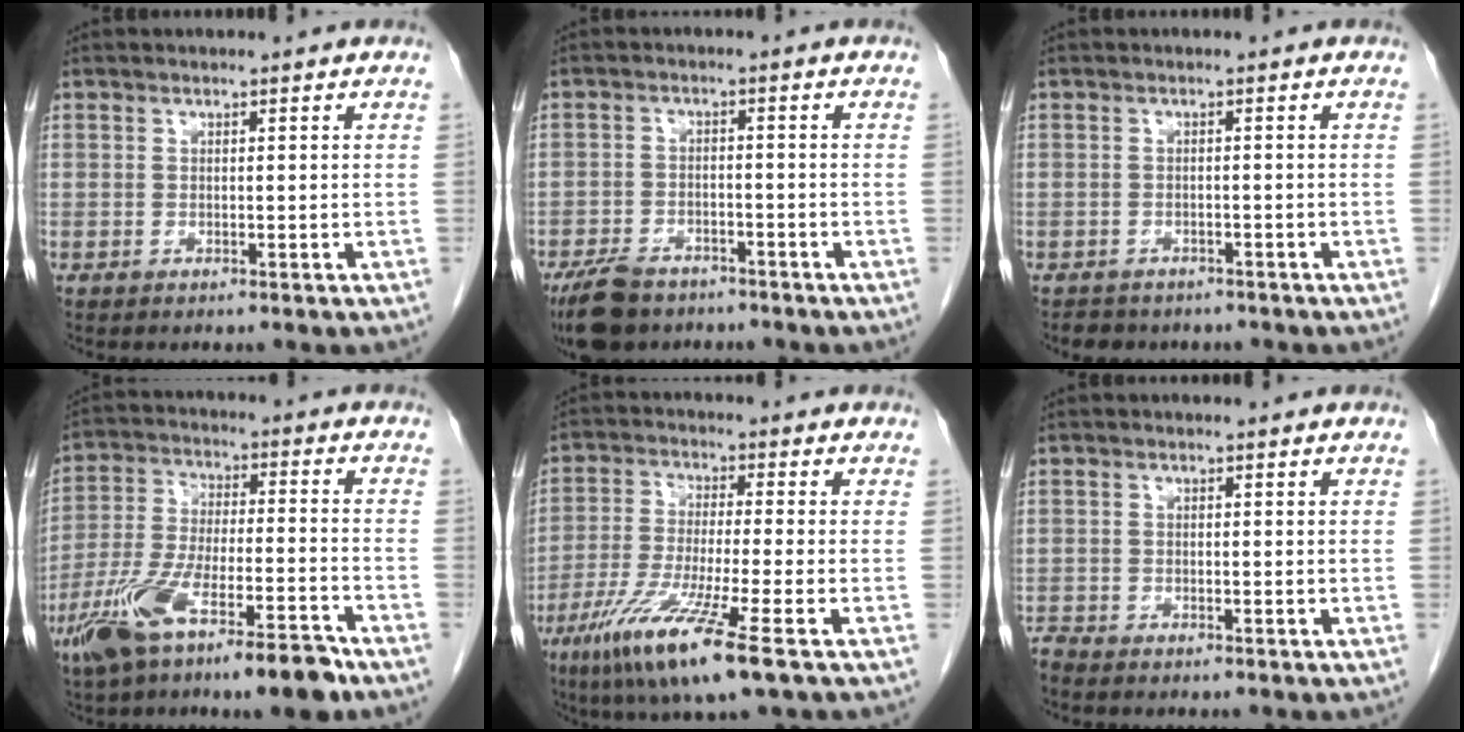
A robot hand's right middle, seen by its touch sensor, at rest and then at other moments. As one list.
[{"total": 7.6, "force": [-5.9, 3.5, 3.3], "torque": [-0.068, -0.008, -0.101]}, {"total": 4.3, "force": [-3.6, 2.2, 0.9], "torque": [-0.020, 0.001, -0.042]}, {"total": 14.8, "force": [-9.6, 2.6, 11.0], "torque": [-0.212, -0.017, -0.167]}, {"total": 12.4, "force": [-6.5, -0.2, 10.5], "torque": [-0.214, -0.036, -0.117]}, {"total": 1.2, "force": [-1.2, 0.0, 0.0], "torque": [-0.008, -0.005, -0.024]}]